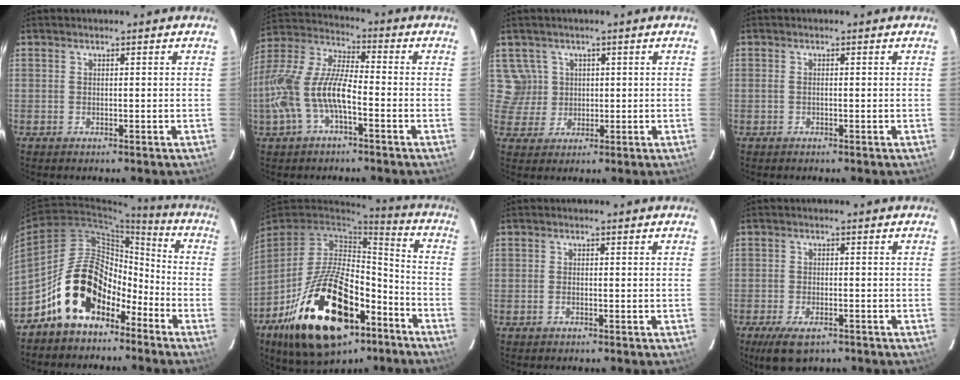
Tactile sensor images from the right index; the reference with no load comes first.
{"total": 15.6, "force": [-4.9, 5.8, 13.6], "torque": [-0.288, 0.001, -0.098]}
{"total": 4.5, "force": [1.2, 4.3, 0.1], "torque": [0.007, 0.013, 0.026]}
{"total": 0.6, "force": [-0.1, 0.4, 0.5], "torque": [-0.012, 0.000, -0.005]}
{"total": 15.4, "force": [-9.8, 9.1, 7.7], "torque": [-0.137, 0.038, -0.159]}
{"total": 29.1, "force": [-15.0, 14.3, 20.4], "torque": [-0.384, -0.002, -0.228]}
{"total": 1.0, "force": [-0.5, 0.6, 0.7], "torque": [-0.017, 0.000, -0.009]}
{"total": 6.9, "force": [-4.6, 2.9, 4.2], "torque": [-0.101, -0.022, -0.078]}